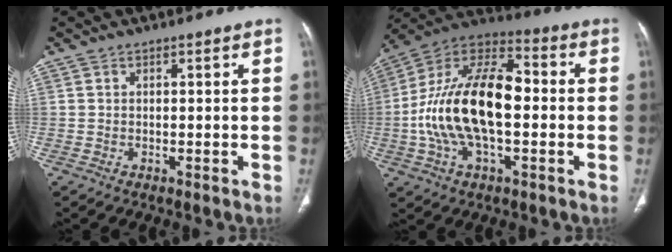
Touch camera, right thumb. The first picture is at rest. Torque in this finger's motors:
{"motor_torque": [1.69, 1.64, 1.96, -0.81, 0.27]}